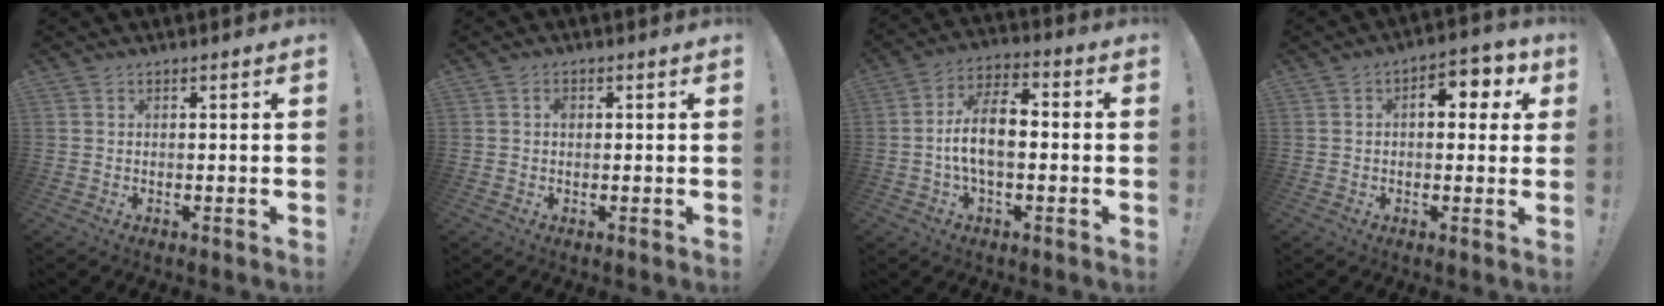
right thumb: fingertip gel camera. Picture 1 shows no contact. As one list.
[{"total": 1.1, "force": [0.0, 0.9, 0.6], "torque": [-0.012, 0.005, -0.001]}, {"total": 11.2, "force": [-1.6, 5.7, 9.5], "torque": [-0.162, 0.009, -0.029]}, {"total": 8.0, "force": [2.3, 4.5, 6.2], "torque": [-0.064, -0.007, 0.031]}]